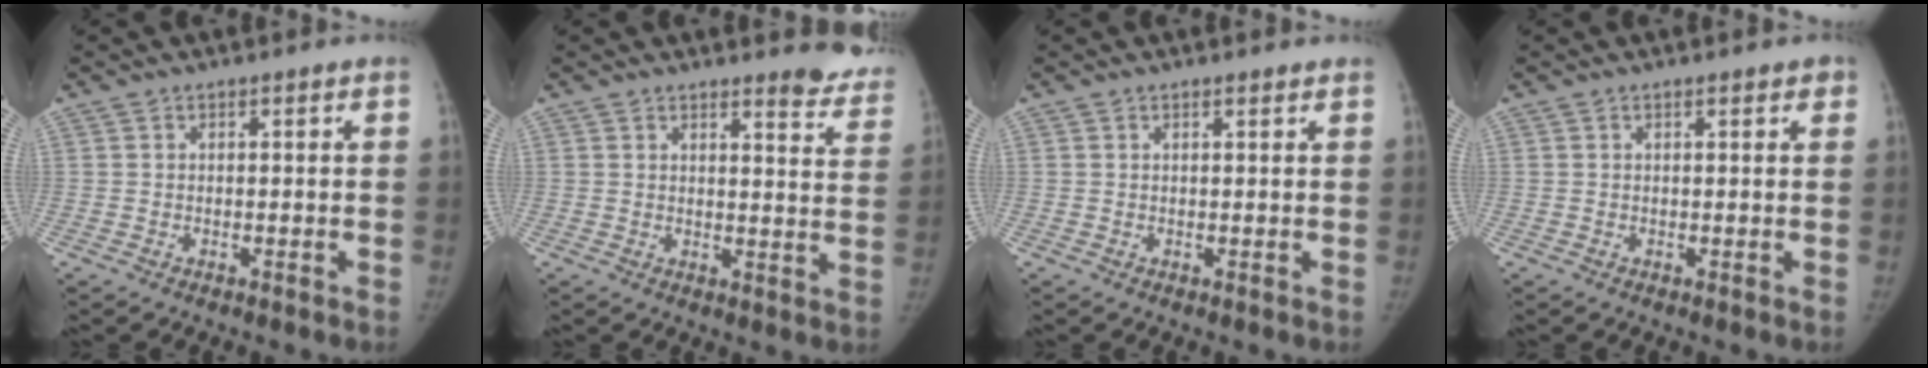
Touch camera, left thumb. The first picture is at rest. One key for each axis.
{"total": 9.5, "fx": 9.1, "fy": 1.9, "fz": 2.2, "tx": 0.007, "ty": -0.083, "tz": 0.080}
{"total": 0.8, "fx": 0.7, "fy": 0.2, "fz": 0.3, "tx": -0.008, "ty": -0.005, "tz": 0.011}
{"total": 1.6, "fx": 1.0, "fy": 0.6, "fz": 1.0, "tx": -0.005, "ty": -0.001, "tz": 0.010}